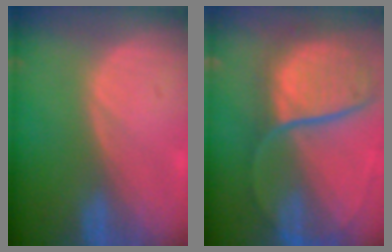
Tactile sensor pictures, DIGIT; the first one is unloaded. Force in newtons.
{"total": 11.8, "press": 9.8, "slide": 6.6}